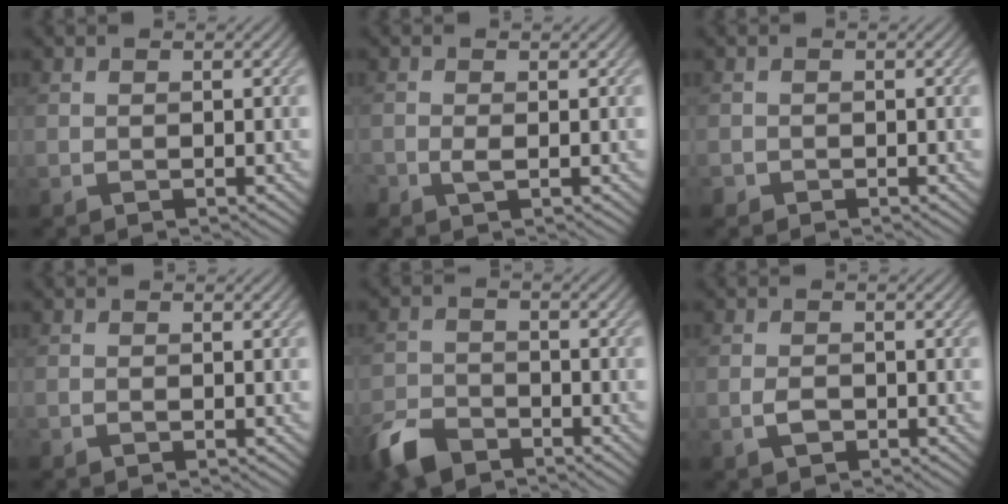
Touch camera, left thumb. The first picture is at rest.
{"total": 1.3, "force": [-0.4, 0.5, 1.1], "torque": [-0.028, -0.004, -0.011]}
{"total": 1.0, "force": [-0.6, 0.8, 0.0], "torque": [0.004, -0.006, -0.015]}
{"total": 0.5, "force": [-0.4, 0.2, 0.3], "torque": [-0.007, -0.003, -0.006]}
{"total": 6.0, "force": [-4.7, 2.7, 2.5], "torque": [-0.060, -0.009, -0.102]}
{"total": 1.7, "force": [-0.9, 1.0, 1.1], "torque": [-0.026, -0.002, -0.018]}